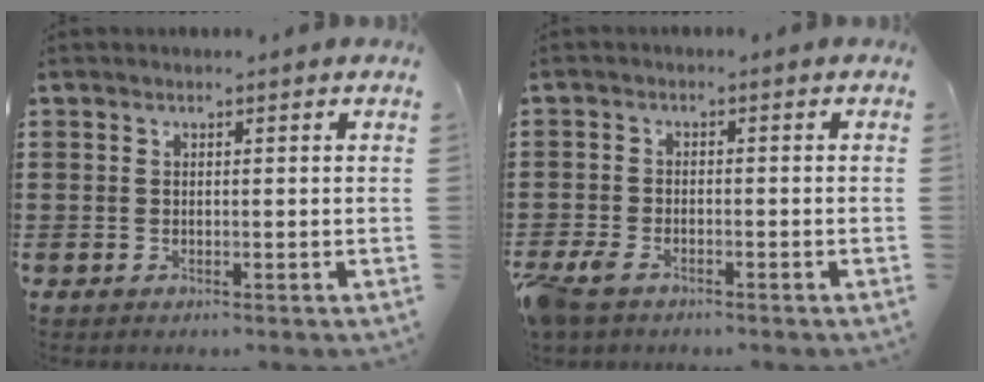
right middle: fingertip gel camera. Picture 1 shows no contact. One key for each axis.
{"total": 2.9, "fx": -2.3, "fy": 1.2, "fz": 1.4, "tx": -0.054, "ty": -0.006, "tz": -0.053}